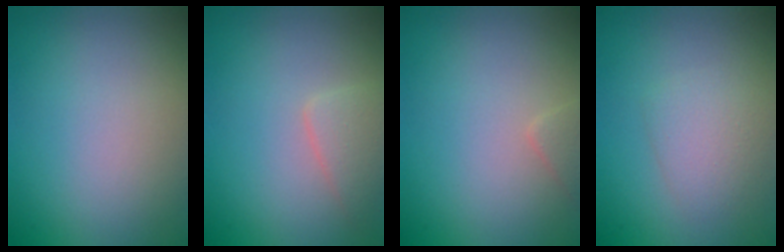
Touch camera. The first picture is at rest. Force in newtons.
{"total": 2.0, "press": 2.0, "slide": 0.1}
{"total": 1.0, "press": 1.0, "slide": 0.1}
{"total": 2.1, "press": 2.1, "slide": 0.2}